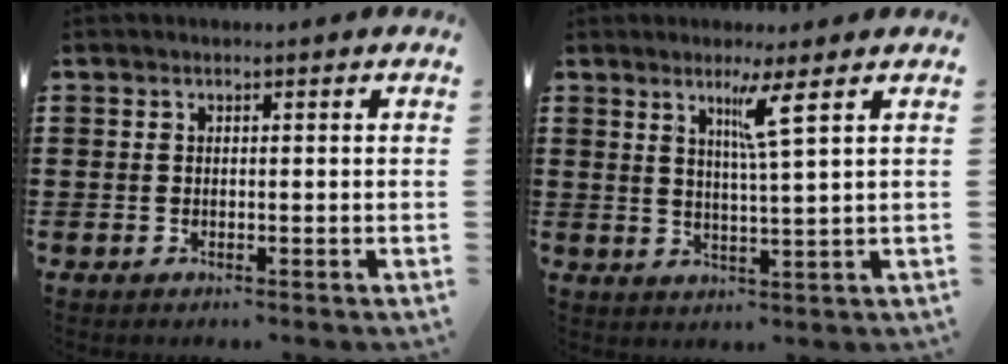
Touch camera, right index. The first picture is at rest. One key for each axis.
{"total": 4.6, "fx": 2.5, "fy": -0.6, "fz": 3.8, "tx": -0.068, "ty": -0.011, "tz": 0.036}